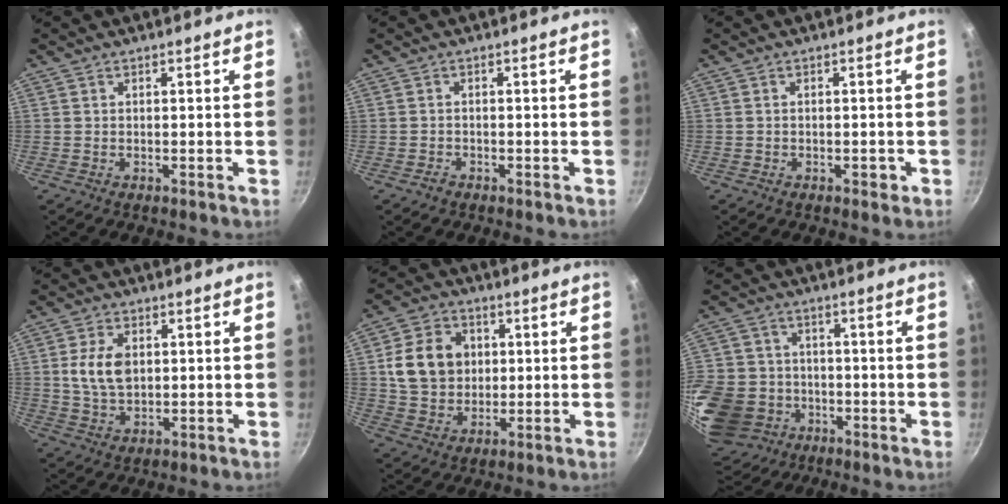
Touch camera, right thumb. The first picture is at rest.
{"total": 1.2, "force": [-0.9, 0.7, 0.3], "torque": [-0.009, 0.011, -0.017]}
{"total": 1.5, "force": [-0.6, 0.9, 1.0], "torque": [-0.012, 0.006, -0.006]}
{"total": 7.8, "force": [1.2, 5.1, 5.8], "torque": [-0.099, -0.004, 0.023]}
{"total": 12.4, "force": [2.1, 10.2, 6.7], "torque": [-0.094, 0.005, 0.034]}
{"total": 21.0, "force": [-7.1, 17.0, 10.1], "torque": [-0.220, 0.031, -0.117]}